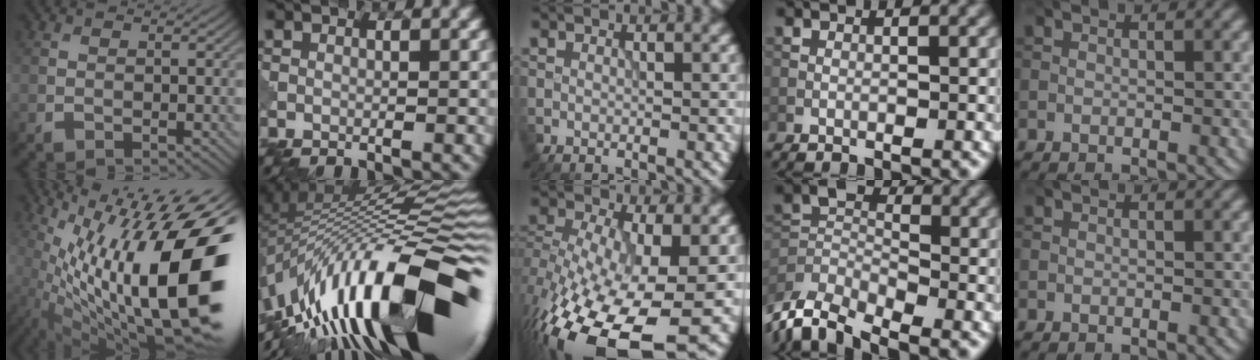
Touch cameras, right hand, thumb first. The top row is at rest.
{"thumb": {"total": 20.8, "force": [-0.6, 7.4, 19.4], "torque": [-0.339, -0.008, -0.005]}, "index": {"total": 17.6, "force": [-6.7, 5.7, 15.2], "torque": [-0.231, 0.043, -0.139]}, "middle": {"total": 15.7, "force": [-7.0, 6.9, 12.2], "torque": [-0.271, -0.035, -0.108]}, "ring": {"total": 7.3, "force": [-5.6, 3.1, 3.6], "torque": [-0.077, -0.008, -0.118]}}